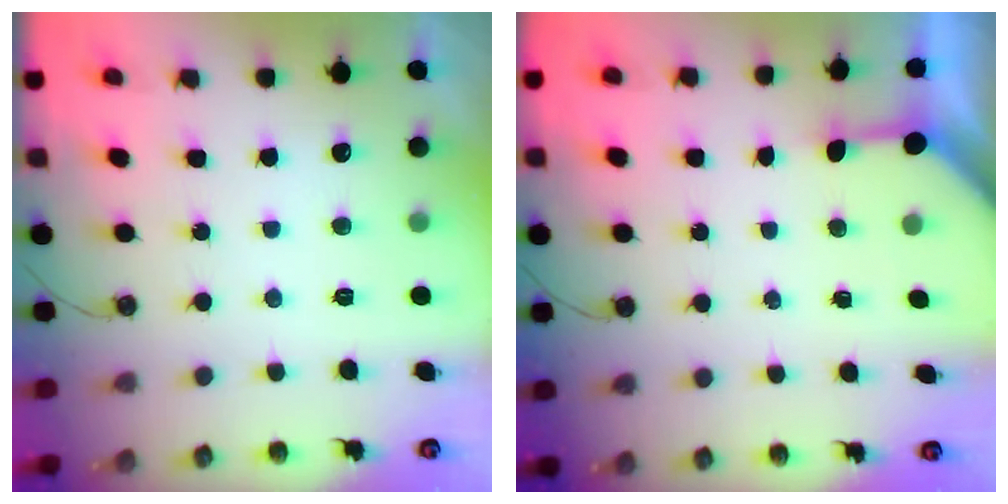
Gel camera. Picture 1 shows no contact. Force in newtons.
{"total": 3.3, "press": 3.3, "slide": 0.3}